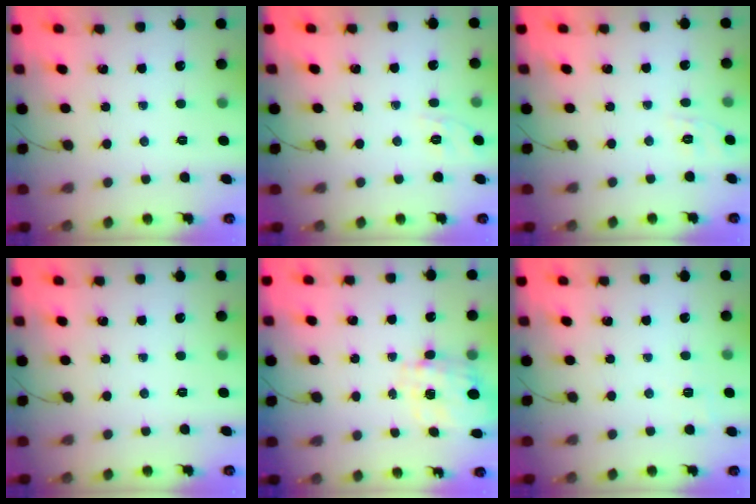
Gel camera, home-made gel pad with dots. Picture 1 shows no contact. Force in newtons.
{"total": 1.7, "press": 0.5, "slide": 1.6}
{"total": 5.4, "press": 5.0, "slide": 1.9}
{"total": 0.0}
{"total": 3.6, "press": 3.5, "slide": 1.0}
{"total": 1.9, "press": 0.9, "slide": 1.7}